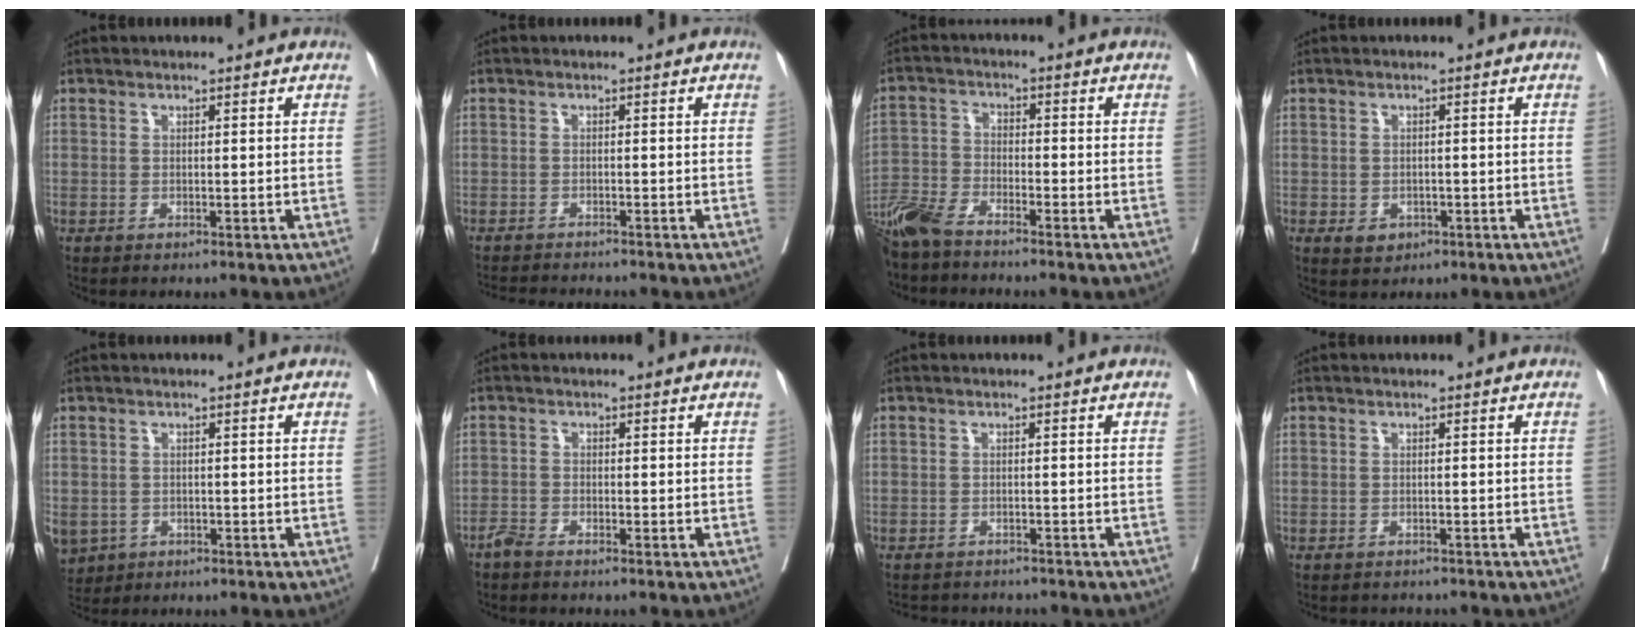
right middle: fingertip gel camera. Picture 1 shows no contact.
{"total": 6.0, "force": [-5.8, 0.1, 1.7], "torque": [-0.017, -0.012, -0.089]}
{"total": 6.9, "force": [-6.0, 1.2, 3.1], "torque": [-0.069, -0.020, -0.125]}
{"total": 2.5, "force": [-1.1, 2.0, 1.1], "torque": [-0.011, 0.003, -0.006]}
{"total": 8.4, "force": [-3.7, 6.9, 2.9], "torque": [-0.087, -0.003, -0.052]}
{"total": 1.7, "force": [-1.6, 0.0, 0.5], "torque": [-0.010, -0.003, -0.036]}
{"total": 6.8, "force": [-6.5, 1.6, 1.3], "torque": [-0.014, -0.001, -0.084]}
{"total": 4.5, "force": [-4.3, 1.2, 0.7], "torque": [-0.003, -0.005, -0.054]}